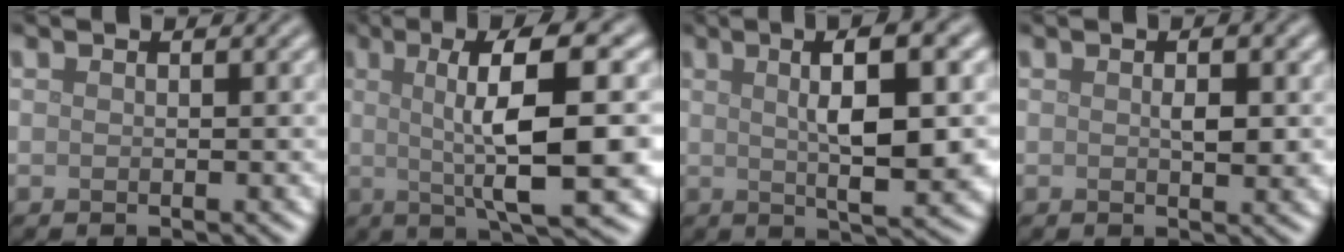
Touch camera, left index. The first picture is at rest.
{"total": 10.4, "force": [0.9, 2.4, 10.1], "torque": [-0.135, 0.008, 0.017]}
{"total": 7.9, "force": [1.5, 1.9, 7.5], "torque": [-0.105, 0.011, 0.022]}
{"total": 2.1, "force": [0.3, 0.7, 1.9], "torque": [-0.030, -0.001, 0.005]}